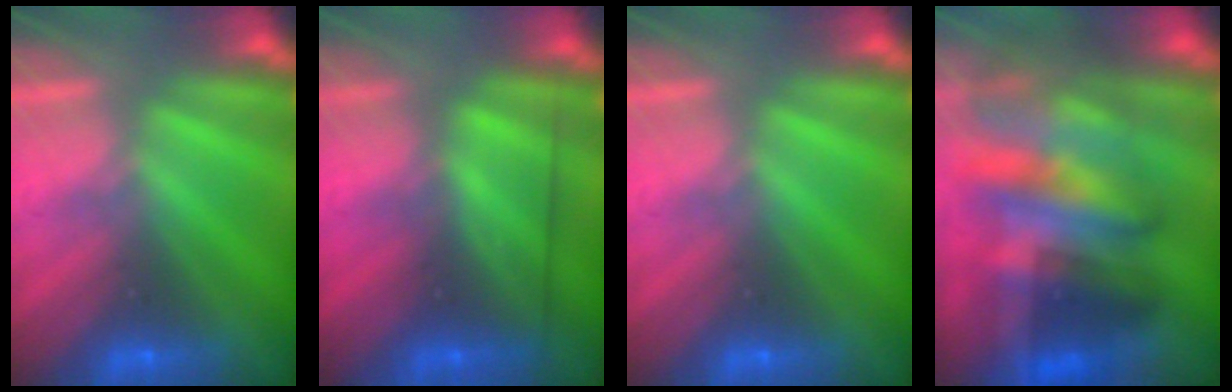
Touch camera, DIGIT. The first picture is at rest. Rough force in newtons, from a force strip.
{"total": 2.6}
{"total": 0.0}
{"total": 7.0}